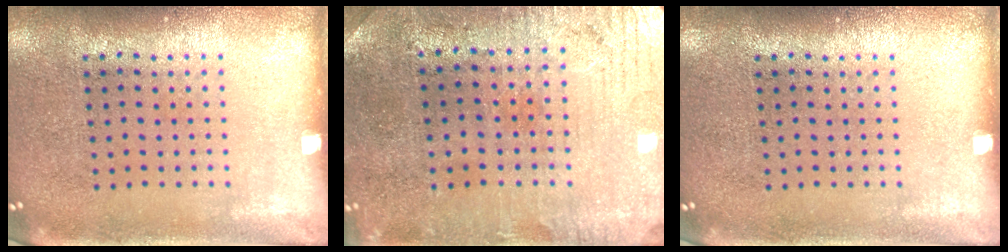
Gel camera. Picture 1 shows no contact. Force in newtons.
{"total": 0.7, "press": 0.5, "slide": 0.5}
{"total": 0.0}